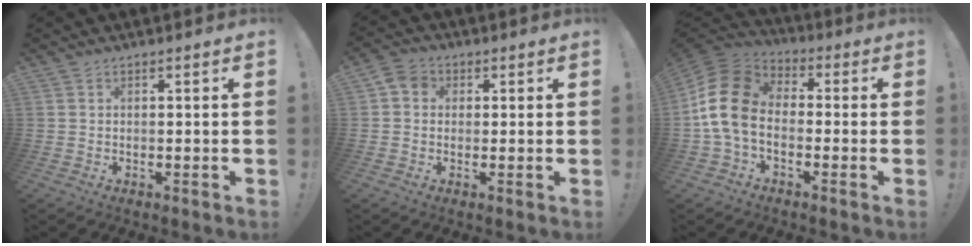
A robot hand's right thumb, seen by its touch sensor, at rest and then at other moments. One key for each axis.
{"total": 4.5, "fx": 0.6, "fy": 3.9, "fz": 2.1, "tx": -0.040, "ty": 0.010, "tz": 0.010}
{"total": 15.2, "fx": -1.6, "fy": 10.5, "fz": 10.9, "tx": -0.214, "ty": 0.026, "tz": -0.019}